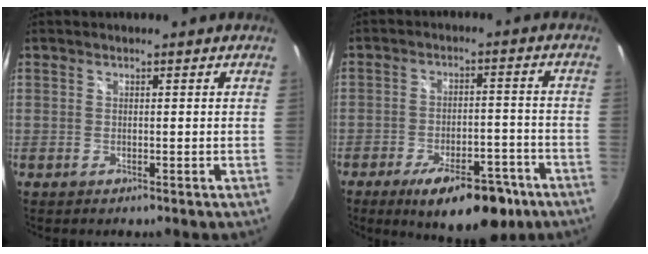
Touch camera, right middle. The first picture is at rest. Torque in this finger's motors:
{"motor_torque": [1.61, -0.53, 1.06, 0.21]}